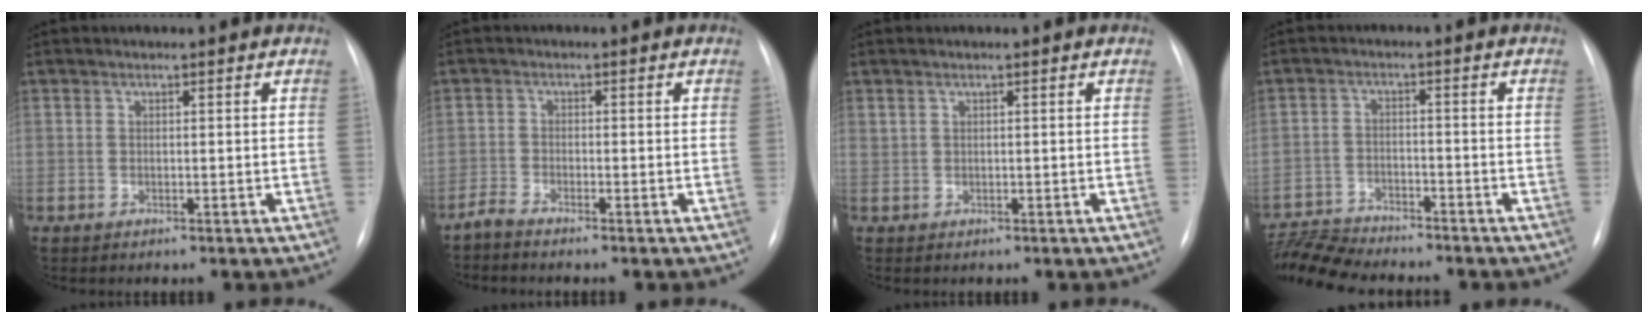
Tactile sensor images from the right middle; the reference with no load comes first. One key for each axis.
{"total": 1.6, "fx": -1.5, "fy": -0.3, "fz": 0.2, "tx": -0.007, "ty": -0.005, "tz": -0.033}
{"total": 0.5, "fx": 0.4, "fy": 0.3, "fz": 0.1, "tx": 0.002, "ty": 0.009, "tz": 0.009}
{"total": 8.9, "fx": -8.7, "fy": 0.4, "fz": 1.6, "tx": -0.035, "ty": 0.000, "tz": -0.156}